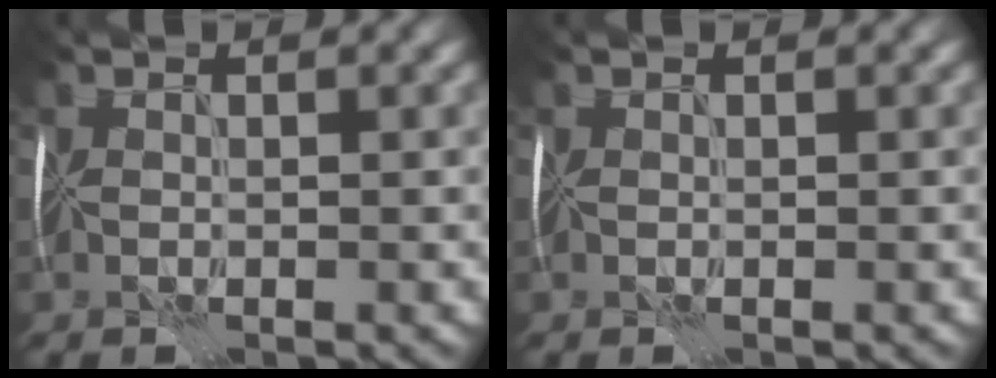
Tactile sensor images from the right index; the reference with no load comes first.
{"total": 0.0}